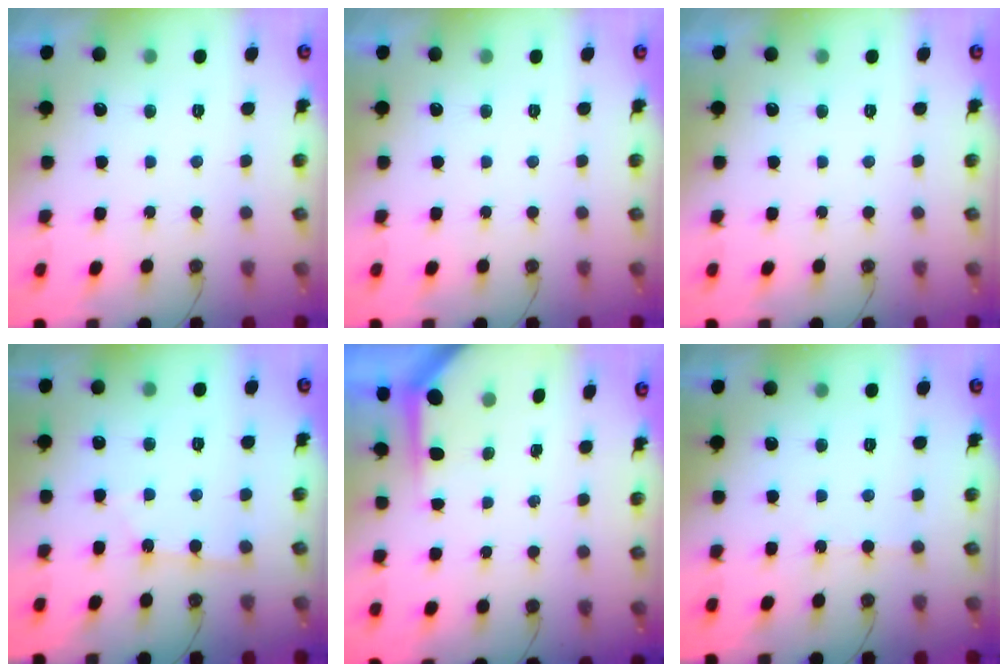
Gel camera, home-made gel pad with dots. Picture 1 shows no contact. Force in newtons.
{"total": 0.0}
{"total": 0.0}
{"total": 2.2, "press": 2.2, "slide": 0.4}
{"total": 3.6, "press": 3.6, "slide": 0.4}
{"total": 1.9, "press": 1.9, "slide": 0.4}